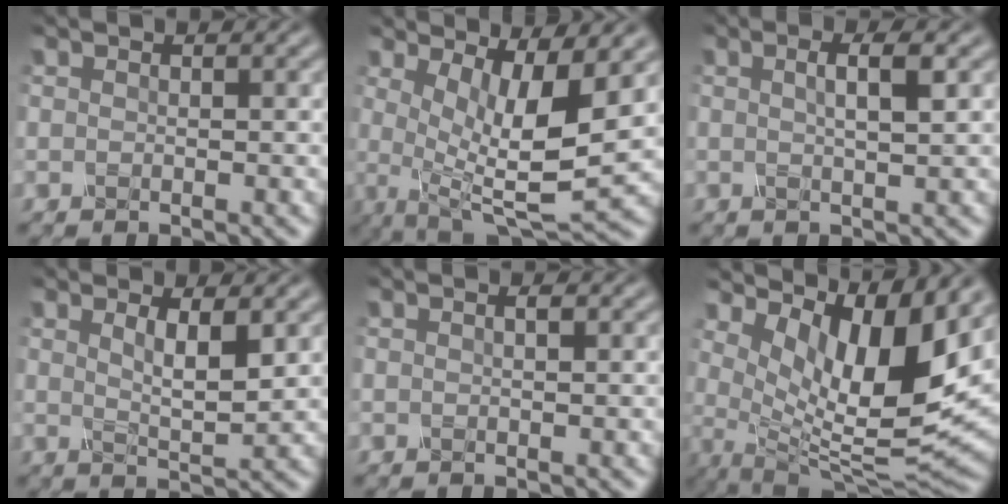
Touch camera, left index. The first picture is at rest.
{"total": 8.5, "force": [0.9, 2.6, 8.0], "torque": [-0.140, -0.016, 0.024]}
{"total": 2.6, "force": [0.3, 0.6, 2.5], "torque": [-0.037, 0.003, 0.008]}
{"total": 2.8, "force": [0.8, 0.6, 2.6], "torque": [-0.049, -0.009, 0.021]}
{"total": 0.7, "force": [0.0, 0.1, 0.7], "torque": [-0.008, -0.003, 0.002]}
{"total": 10.4, "force": [3.9, 3.5, 8.9], "torque": [-0.158, -0.015, 0.084]}